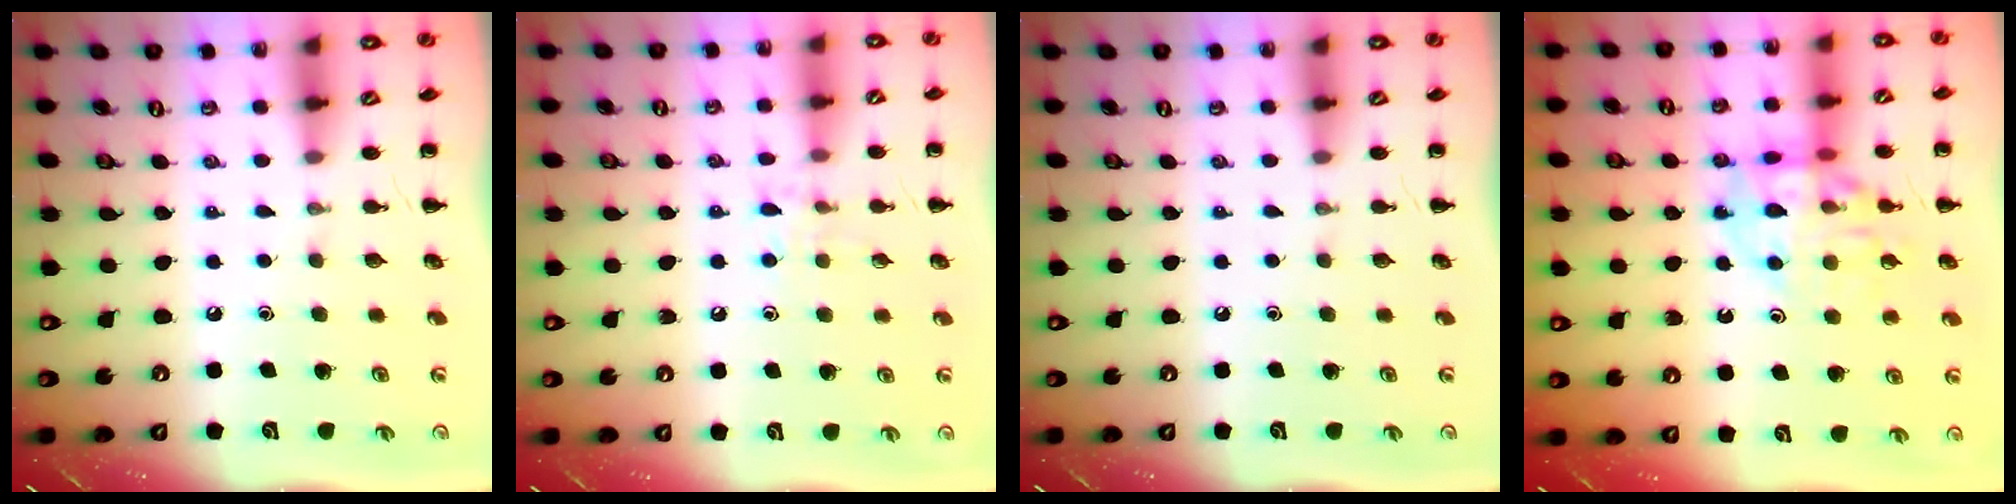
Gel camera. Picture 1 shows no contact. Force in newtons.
{"total": 6.9, "press": 6.6, "slide": 1.8}
{"total": 0.0}
{"total": 13.4, "press": 13.3, "slide": 2.0}